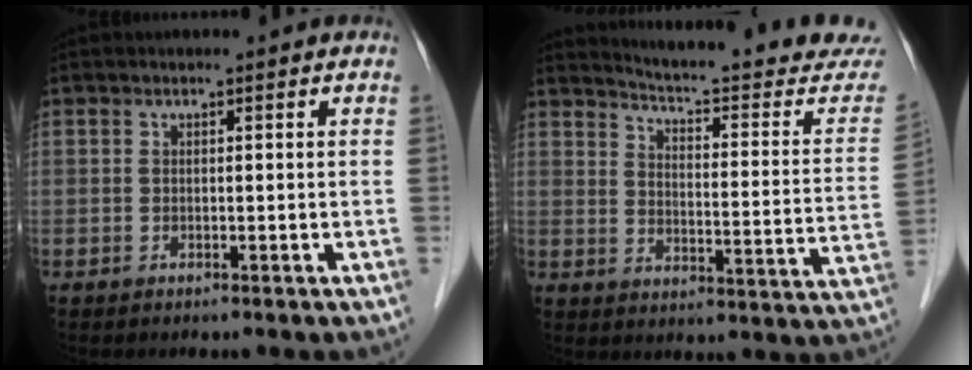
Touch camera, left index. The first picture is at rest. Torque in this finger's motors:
{"motor_torque": [0.52, -0.82, 0.18, 0.04]}